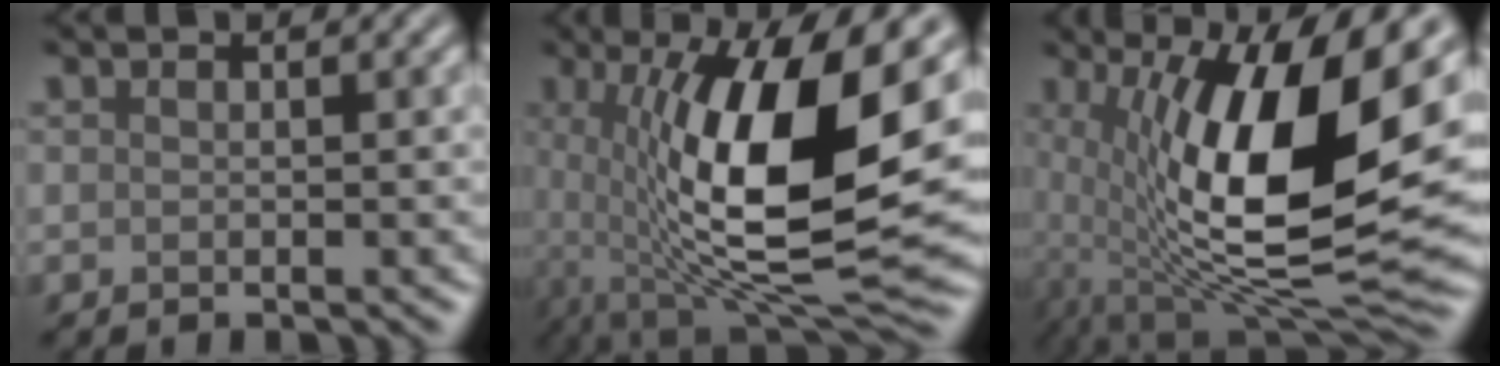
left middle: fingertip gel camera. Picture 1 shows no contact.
{"total": 13.9, "force": [1.2, 4.2, 13.2], "torque": [-0.223, -0.016, 0.022]}
{"total": 15.1, "force": [1.5, 5.2, 14.1], "torque": [-0.245, -0.020, 0.025]}